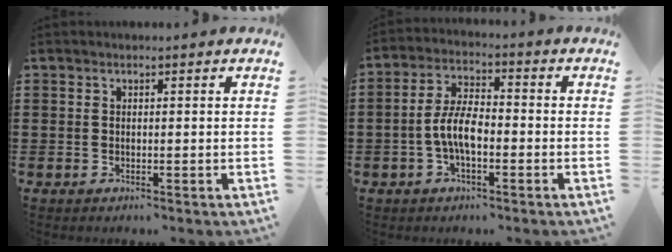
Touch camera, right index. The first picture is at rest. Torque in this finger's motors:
{"motor_torque": [1.45, -0.69, 0.76, 0.21]}